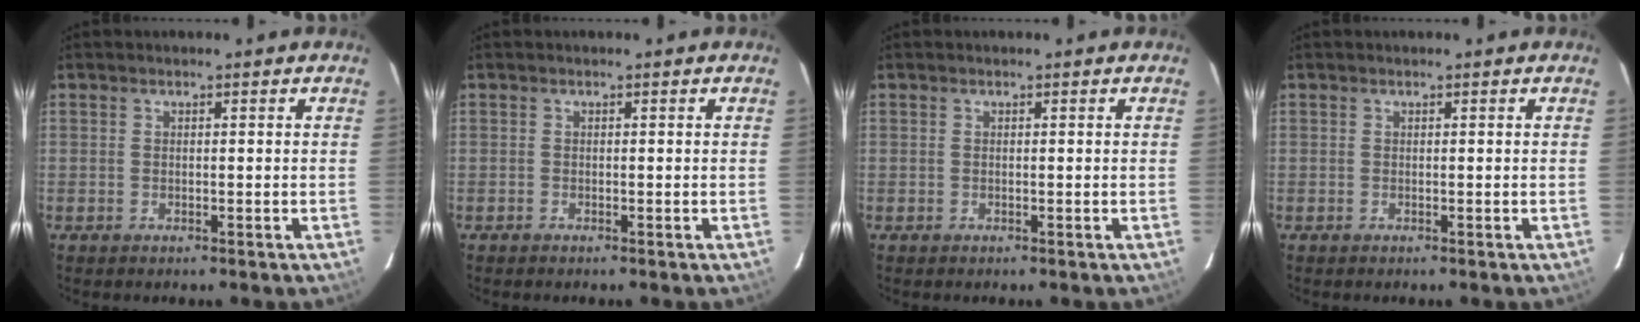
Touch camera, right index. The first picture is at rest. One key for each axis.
{"total": 0.0}
{"total": 0.0}
{"total": 0.0}